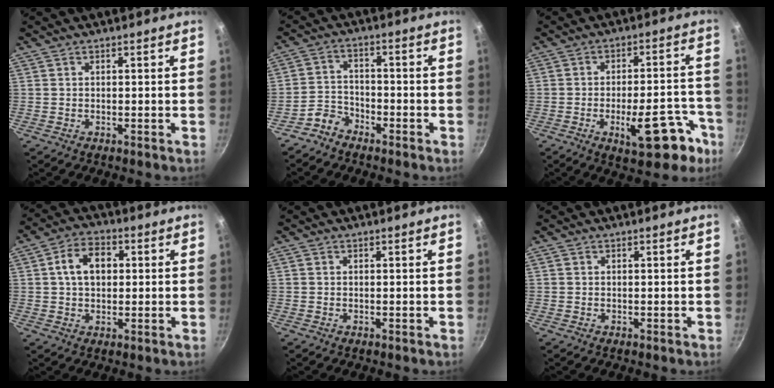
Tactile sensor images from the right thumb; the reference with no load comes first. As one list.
[{"total": 4.4, "force": [-3.6, 2.4, 0.7], "torque": [-0.005, 0.038, -0.073]}, {"total": 13.6, "force": [-6.2, 5.7, 10.7], "torque": [-0.104, 0.041, -0.075]}, {"total": 8.3, "force": [1.4, 5.8, 5.7], "torque": [-0.077, 0.014, 0.016]}, {"total": 0.0}, {"total": 0.0}]